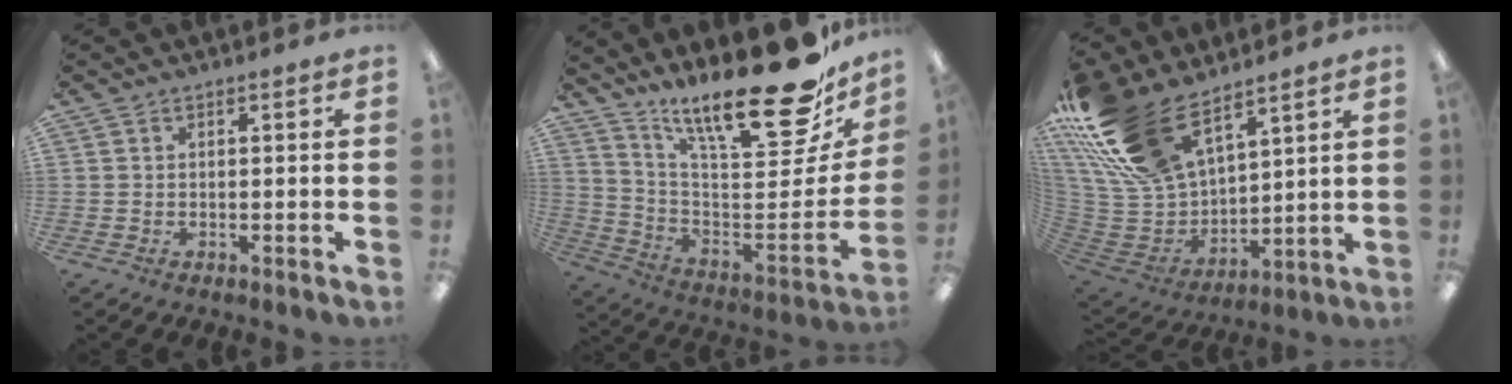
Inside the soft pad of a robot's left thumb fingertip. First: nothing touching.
{"total": 25.8, "force": [19.4, 6.6, 15.7], "torque": [-0.220, -0.148, 0.315]}
{"total": 24.0, "force": [16.2, 12.1, 13.0], "torque": [-0.285, -0.082, 0.300]}